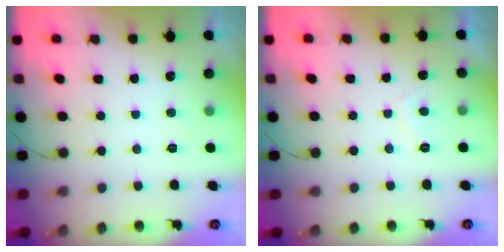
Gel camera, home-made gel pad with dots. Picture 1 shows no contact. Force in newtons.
{"total": 1.7, "press": 1.5, "slide": 0.7}